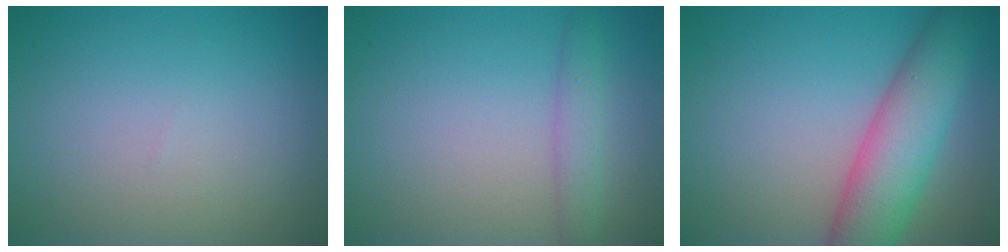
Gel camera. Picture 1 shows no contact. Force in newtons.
{"total": 2.0, "press": 2.0, "slide": 0.0}
{"total": 7.1, "press": 7.1, "slide": 0.3}